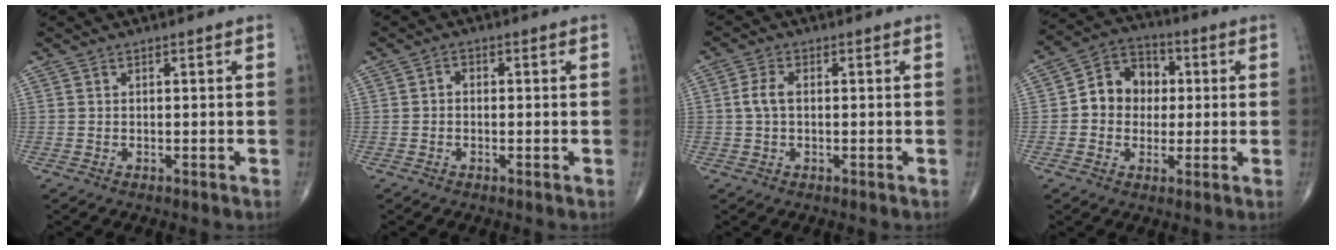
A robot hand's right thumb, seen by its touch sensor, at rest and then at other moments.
{"total": 1.4, "force": [-0.2, 1.1, 0.8], "torque": [-0.007, 0.005, -0.008]}
{"total": 3.4, "force": [0.1, 1.9, 2.8], "torque": [-0.063, 0.008, -0.002]}
{"total": 10.1, "force": [0.7, 8.6, 5.3], "torque": [-0.050, 0.024, 0.000]}